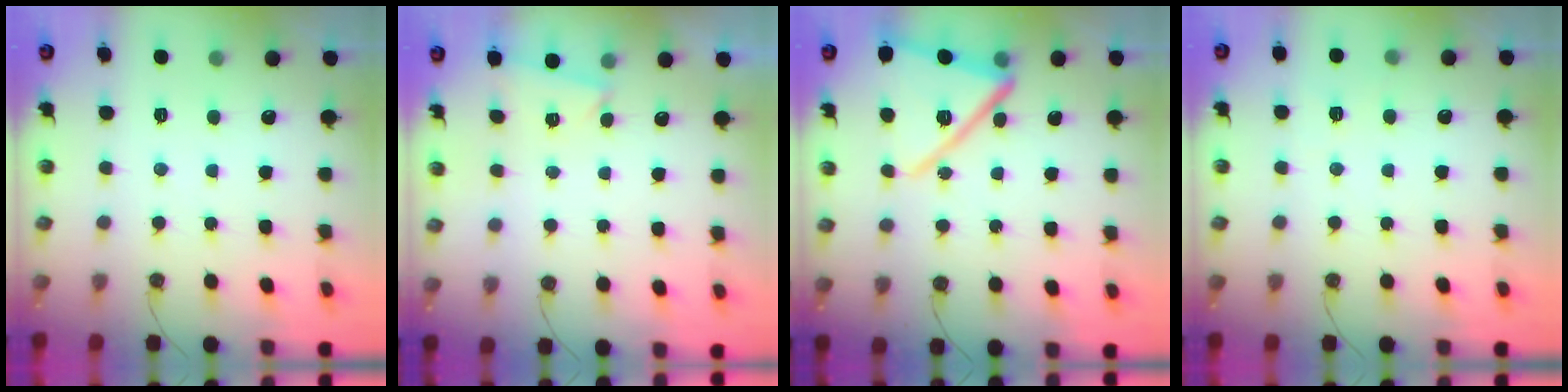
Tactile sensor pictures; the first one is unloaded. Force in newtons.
{"total": 4.8, "press": 0.8, "slide": 4.7}
{"total": 17.7, "press": 17.6, "slide": 1.4}
{"total": 4.1, "press": 4.1, "slide": 0.2}